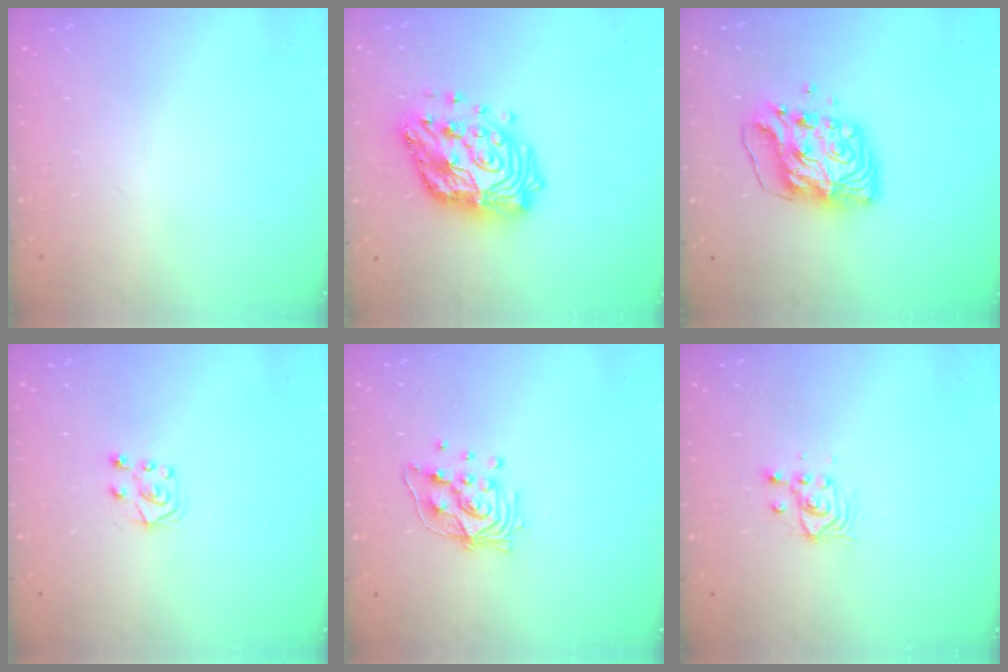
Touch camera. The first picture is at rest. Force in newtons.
{"total": 18.3, "press": 18.2, "slide": 1.6}
{"total": 10.7, "press": 10.6, "slide": 0.9}
{"total": 6.4, "press": 6.4, "slide": 0.6}
{"total": 10.7, "press": 10.5, "slide": 1.7}
{"total": 3.8, "press": 3.8, "slide": 0.4}